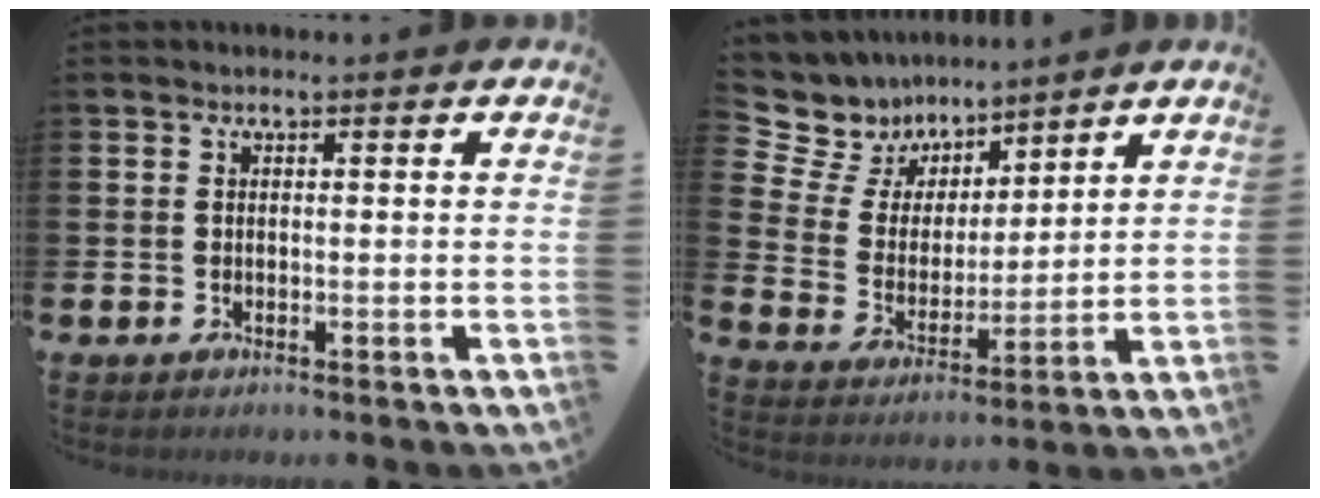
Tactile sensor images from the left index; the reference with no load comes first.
{"total": 6.9, "force": [5.8, 3.7, 0.4], "torque": [-0.057, -0.045, 0.105]}